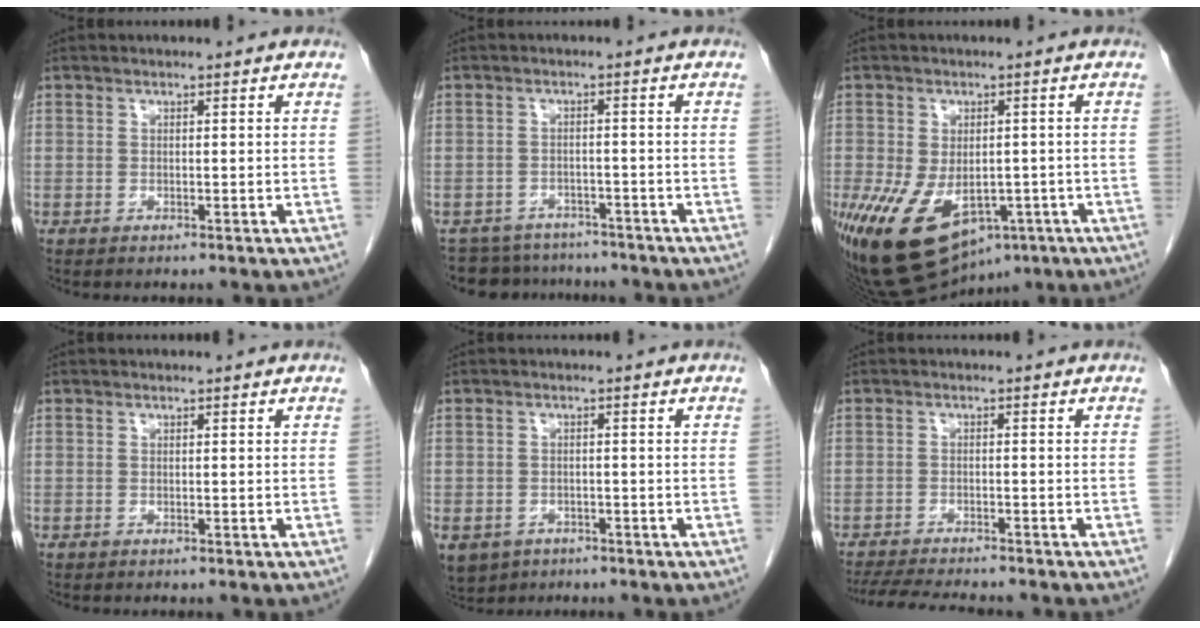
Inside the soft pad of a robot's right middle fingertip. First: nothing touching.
{"total": 8.0, "force": [-7.3, 3.2, 0.3], "torque": [-0.003, 0.011, -0.097]}
{"total": 18.2, "force": [-8.5, 11.1, 11.7], "torque": [-0.248, -0.021, -0.116]}
{"total": 0.0}
{"total": 9.0, "force": [-4.7, 7.1, 3.0], "torque": [-0.084, -0.004, -0.065]}
{"total": 9.6, "force": [-8.7, 1.1, 3.9], "torque": [-0.063, -0.013, -0.132]}